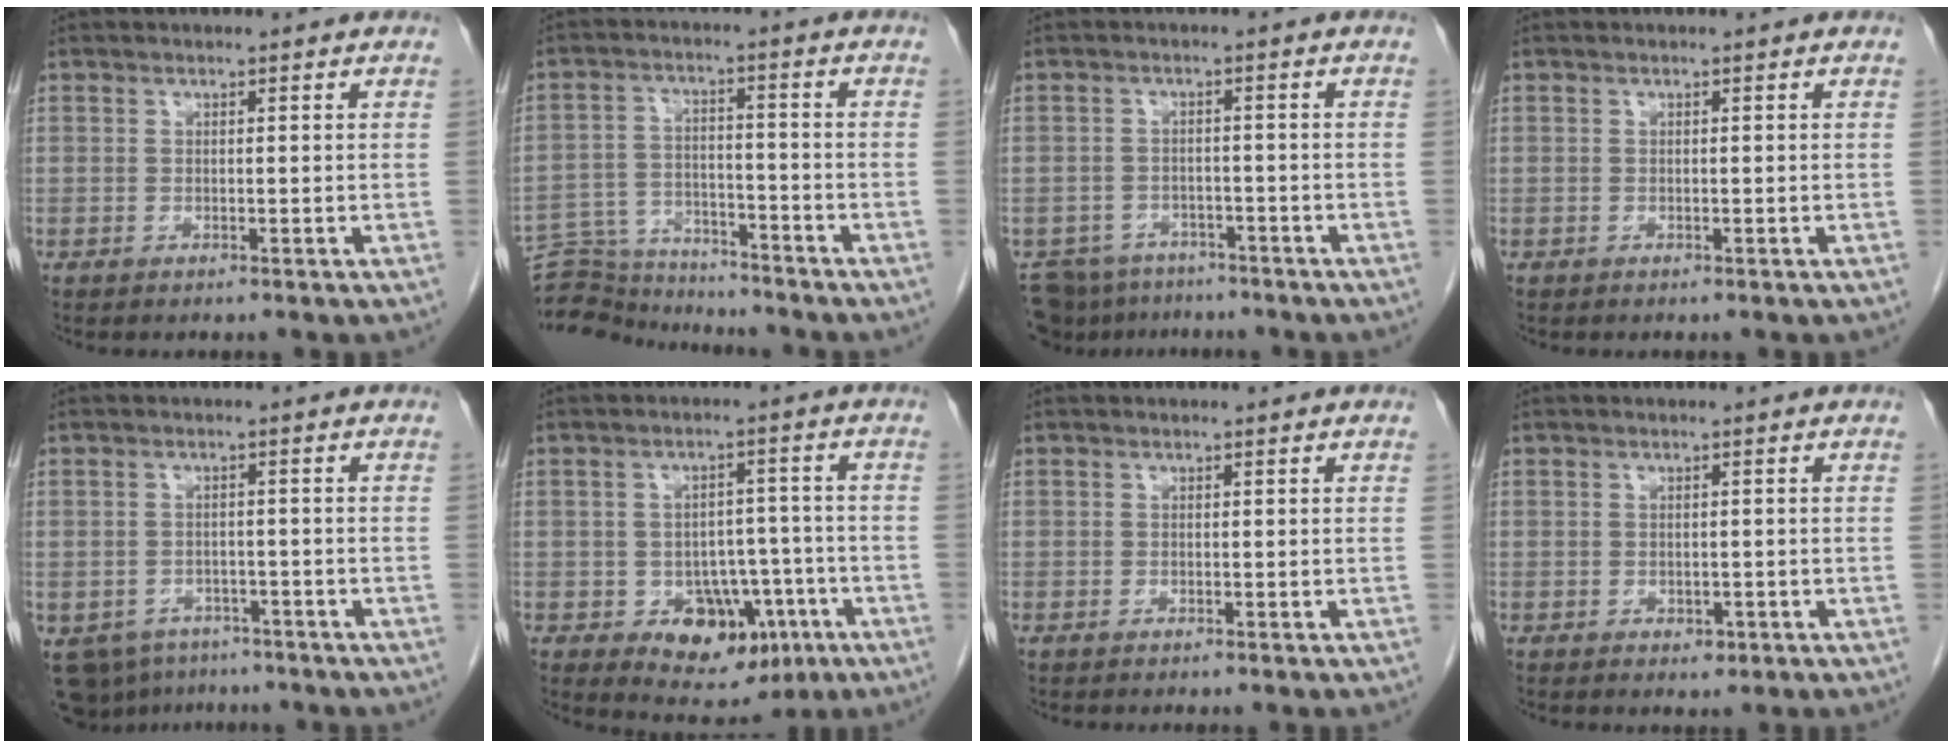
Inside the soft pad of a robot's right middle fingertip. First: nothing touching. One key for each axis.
{"total": 11.5, "fx": -11.3, "fy": 2.1, "fz": 1.0, "tx": -0.016, "ty": 0.025, "tz": -0.184}
{"total": 7.2, "fx": -6.1, "fy": 3.7, "fz": 0.7, "tx": -0.012, "ty": -0.001, "tz": -0.088}
{"total": 0.0}
{"total": 8.5, "fx": -5.8, "fy": 5.9, "fz": 2.0, "tx": -0.045, "ty": -0.001, "tz": -0.075}
{"total": 9.7, "fx": -4.0, "fy": 6.3, "fz": 6.2, "tx": -0.078, "ty": 0.011, "tz": -0.046}
{"total": 0.0}
{"total": 1.5, "fx": -0.7, "fy": 1.0, "fz": 0.9, "tx": -0.010, "ty": 0.001, "tz": -0.003}